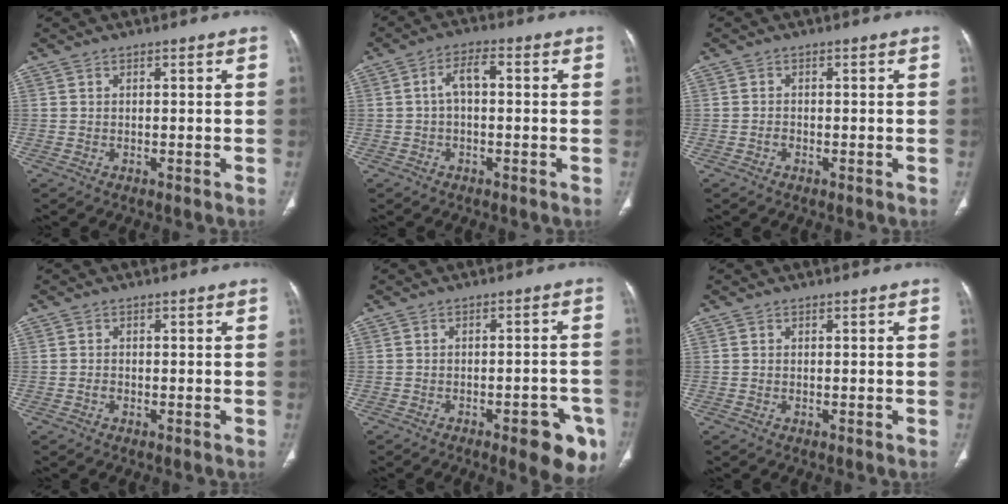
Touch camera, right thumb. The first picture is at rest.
{"total": 4.5, "force": [0.1, 2.2, 3.9], "torque": [-0.066, 0.020, -0.004]}
{"total": 0.8, "force": [-0.4, 0.5, 0.4], "torque": [-0.003, 0.003, -0.010]}
{"total": 0.8, "force": [-0.4, 0.6, 0.4], "torque": [-0.004, 0.003, -0.008]}
{"total": 9.4, "force": [-4.8, 3.3, 7.3], "torque": [-0.061, 0.021, -0.055]}
{"total": 0.0}